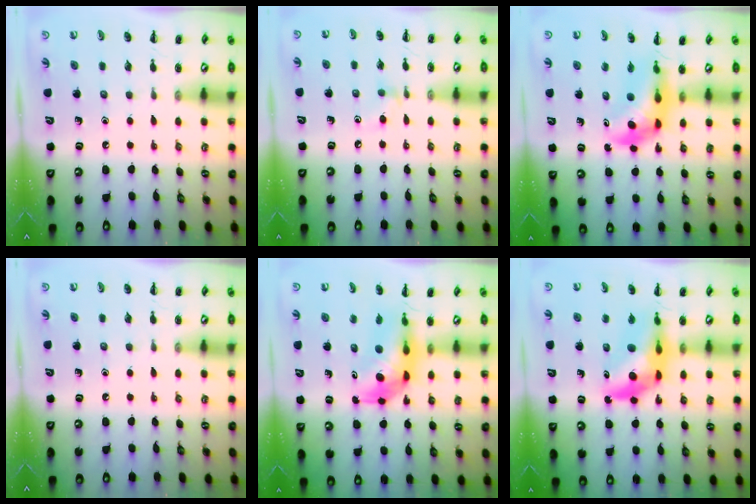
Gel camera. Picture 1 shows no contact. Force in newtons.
{"total": 5.5, "press": 5.2, "slide": 1.8}
{"total": 5.7, "press": 5.6, "slide": 1.3}
{"total": 0.0}
{"total": 6.5, "press": 6.2, "slide": 1.8}
{"total": 10.2, "press": 9.6, "slide": 3.4}